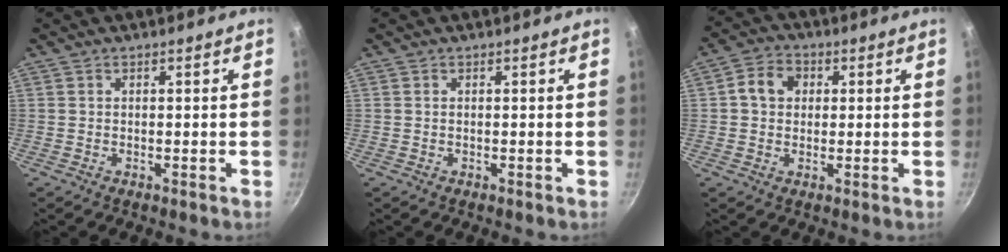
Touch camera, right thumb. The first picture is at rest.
{"total": 0.0}
{"total": 6.1, "force": [1.0, 4.9, 3.4], "torque": [-0.050, 0.011, 0.012]}